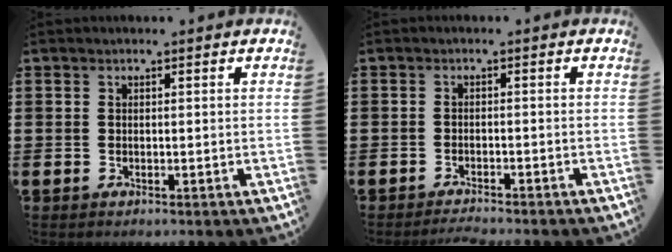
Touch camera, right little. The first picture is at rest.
{"total": 1.5, "force": [-1.5, -0.2, 0.2], "torque": [-0.004, 0.002, -0.030]}